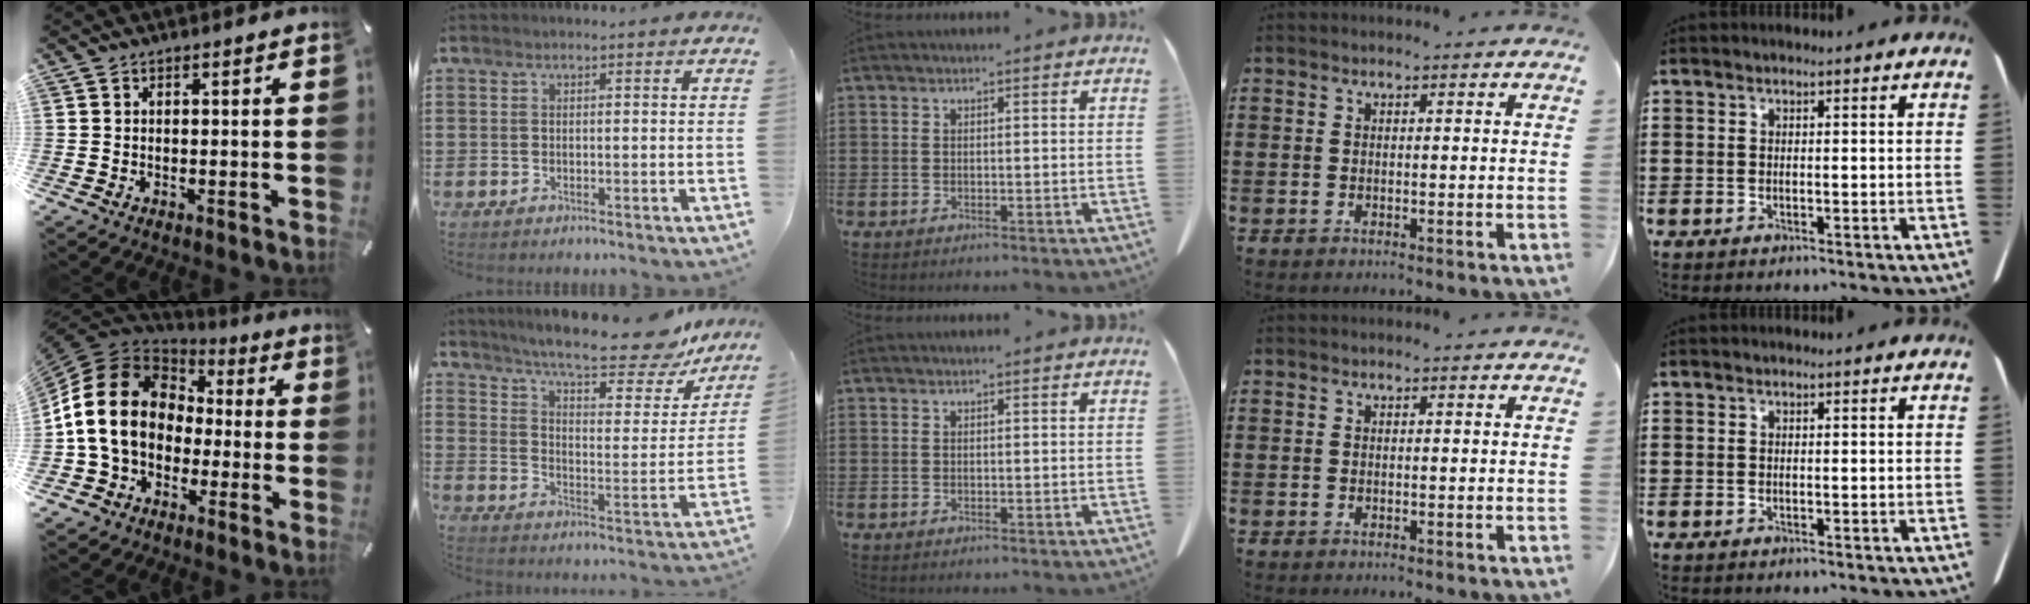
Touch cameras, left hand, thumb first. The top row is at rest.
{"thumb": {"total": 16.6, "force": [-1.4, 13.9, 8.9], "torque": [-0.202, 0.027, -0.027]}, "index": {"total": 13.4, "force": [11.3, 1.4, 7.0], "torque": [-0.133, -0.068, 0.189]}}